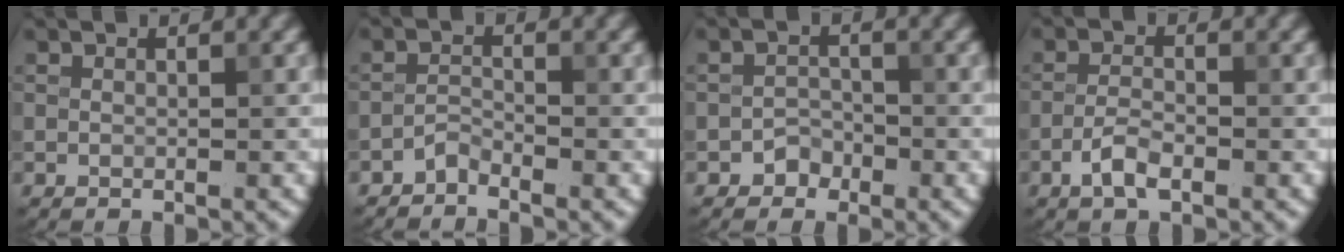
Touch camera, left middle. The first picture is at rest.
{"total": 1.3, "force": [-1.3, 0.3, 0.3], "torque": [-0.005, 0.006, -0.028]}
{"total": 1.5, "force": [-1.0, 1.1, 0.3], "torque": [0.003, 0.007, -0.018]}
{"total": 2.3, "force": [-1.3, 0.8, 1.8], "torque": [-0.037, 0.004, -0.030]}